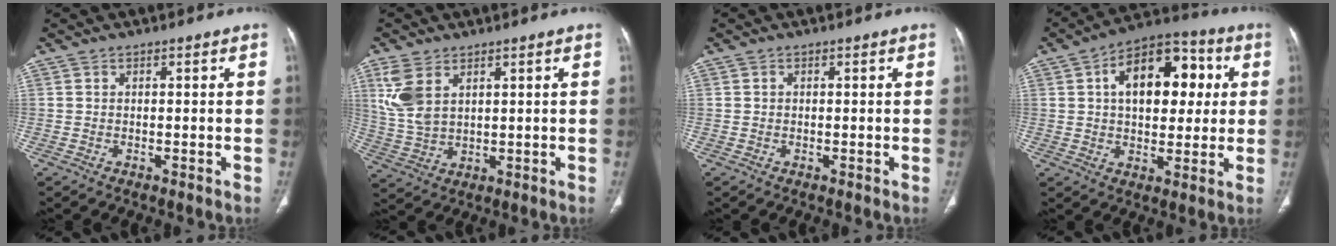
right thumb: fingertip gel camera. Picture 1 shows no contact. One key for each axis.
{"total": 8.1, "fx": 3.6, "fy": 4.5, "fz": 5.7, "tx": -0.127, "ty": -0.008, "tz": 0.084}
{"total": 0.0}
{"total": 17.0, "fx": 3.8, "fy": 10.1, "fz": 13.1, "tx": -0.157, "ty": 0.018, "tz": 0.054}